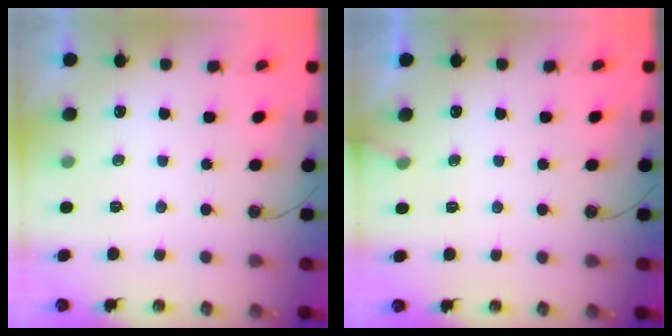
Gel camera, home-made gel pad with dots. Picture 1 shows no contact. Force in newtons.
{"total": 4.1, "press": 4.1, "slide": 0.3}